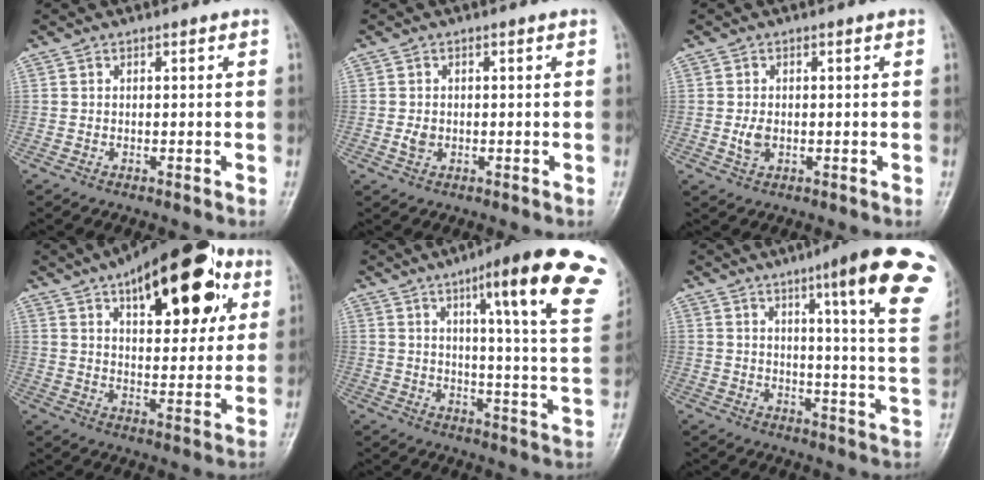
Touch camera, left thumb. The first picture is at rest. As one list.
[{"total": 1.9, "force": [-0.3, 1.5, 1.2], "torque": [-0.018, 0.001, -0.006]}, {"total": 2.7, "force": [-0.3, 1.7, 2.0], "torque": [-0.038, -0.001, -0.005]}, {"total": 23.9, "force": [11.3, 10.6, 18.2], "torque": [-0.227, -0.010, 0.167]}, {"total": 23.2, "force": [12.2, 3.6, 19.4], "torque": [-0.241, -0.038, 0.151]}, {"total": 20.9, "force": [10.6, 2.5, 17.8], "torque": [-0.212, -0.042, 0.126]}]